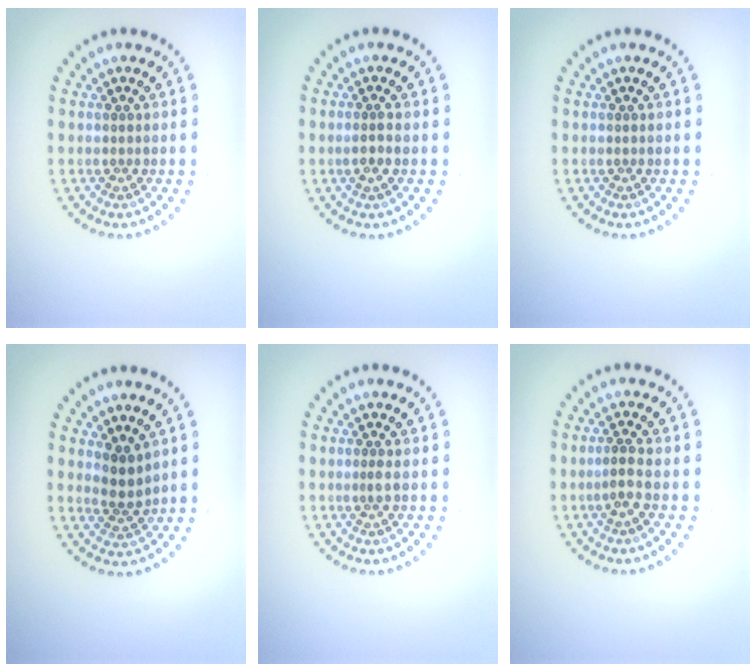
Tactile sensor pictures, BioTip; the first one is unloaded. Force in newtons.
{"total": 1.3, "press": 1.2, "slide": 0.5}
{"total": 0.0}
{"total": 2.3, "press": 1.8, "slide": 1.3}
{"total": 0.8, "press": 0.4, "slide": 0.6}
{"total": 1.7, "press": 1.2, "slide": 1.2}